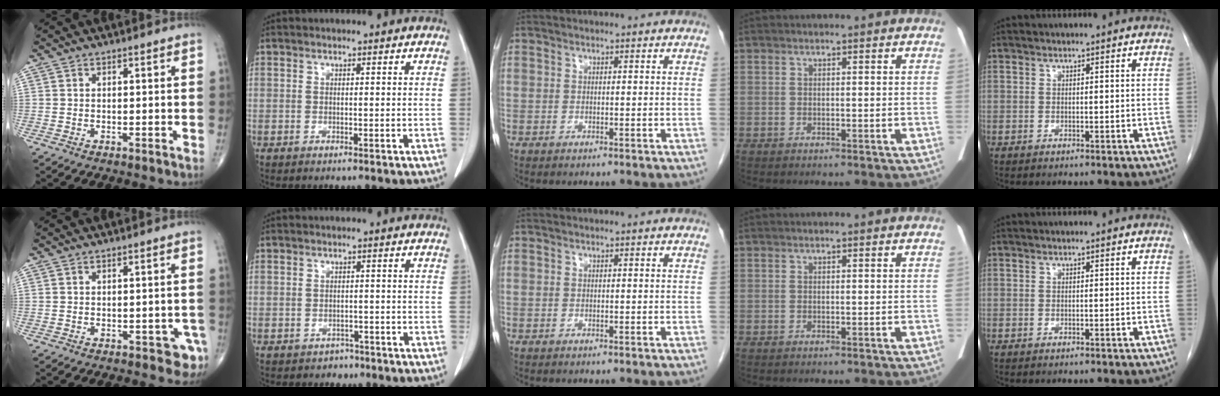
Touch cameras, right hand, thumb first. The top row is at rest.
{"thumb": {"total": 4.0, "force": [-1.9, 2.2, 2.8], "torque": [-0.013, 0.006, -0.020]}, "index": {"total": 2.0, "force": [-1.3, 1.5, 0.1], "torque": [-0.005, 0.010, -0.016]}}